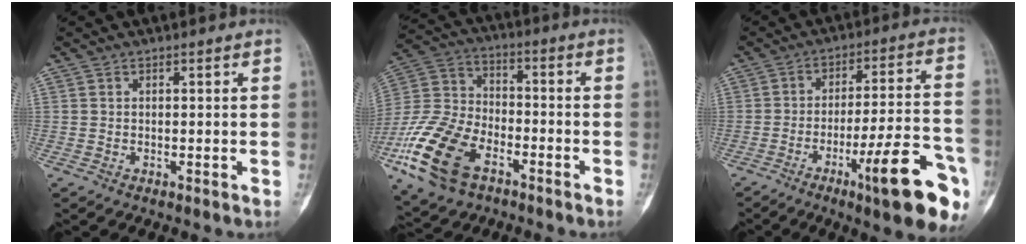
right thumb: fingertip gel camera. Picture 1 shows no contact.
{"total": 18.4, "force": [-8.9, 10.7, 12.1], "torque": [-0.248, 0.034, -0.170]}
{"total": 18.4, "force": [-8.8, 3.4, 15.8], "torque": [-0.198, 0.046, -0.124]}